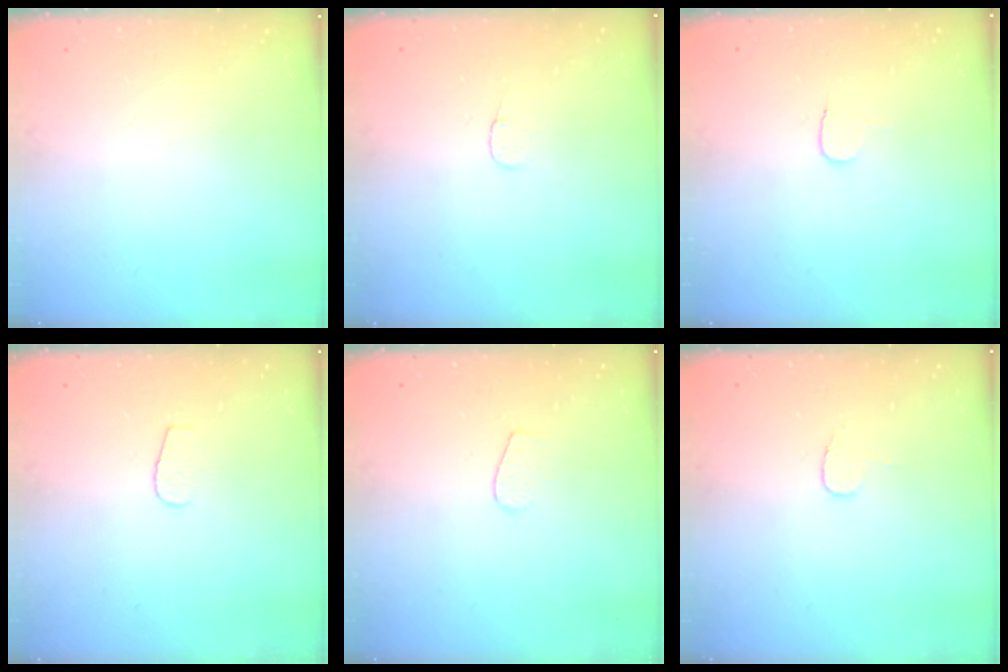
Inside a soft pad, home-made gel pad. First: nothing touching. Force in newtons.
{"total": 3.1, "press": 3.1, "slide": 0.3}
{"total": 3.9, "press": 3.8, "slide": 0.4}
{"total": 3.3, "press": 3.3, "slide": 0.4}
{"total": 3.7, "press": 3.7, "slide": 0.3}
{"total": 4.3, "press": 4.3, "slide": 0.3}